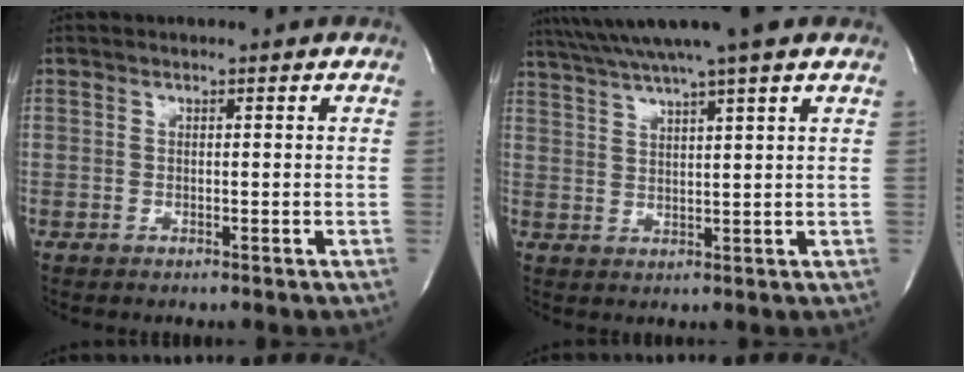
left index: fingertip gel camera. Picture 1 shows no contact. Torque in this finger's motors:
{"motor_torque": [0.51, -0.59, 0.99, 0.21]}